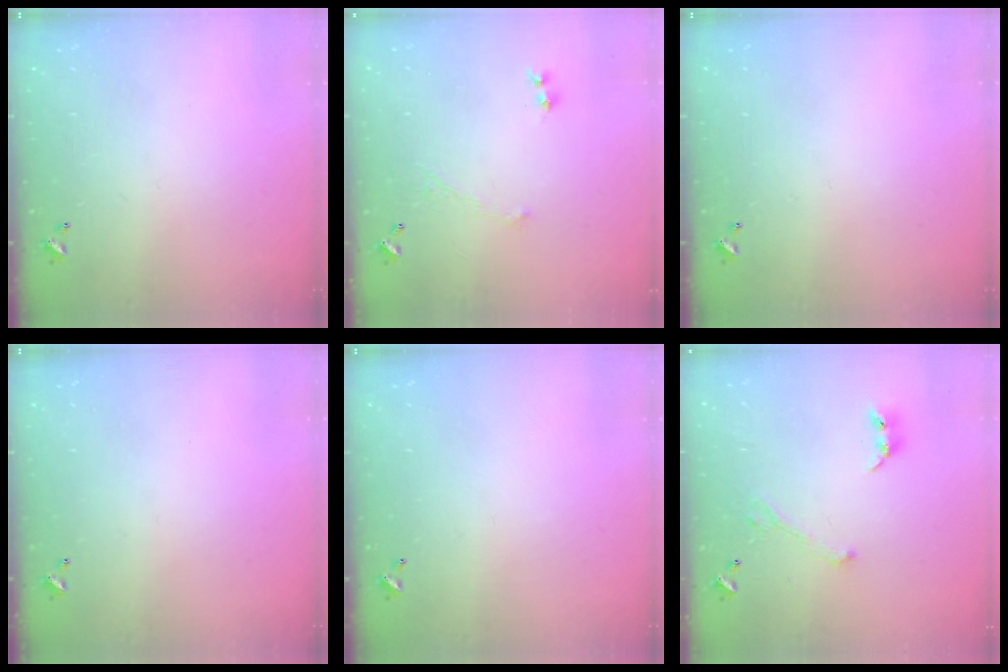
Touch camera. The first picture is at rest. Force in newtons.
{"total": 2.4, "press": 2.2, "slide": 0.9}
{"total": 0.0}
{"total": 0.0}
{"total": 0.0}
{"total": 2.6, "press": 2.4, "slide": 1.0}